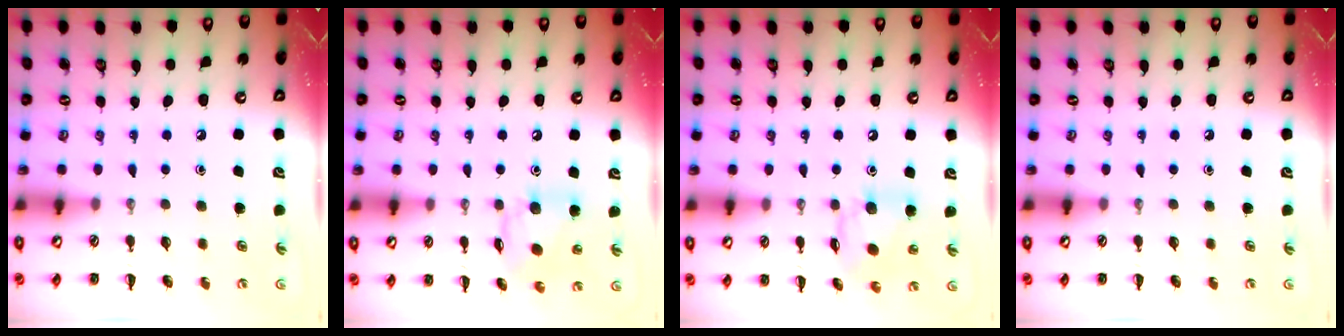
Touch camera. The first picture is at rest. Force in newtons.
{"total": 10.7, "press": 10.6, "slide": 1.4}
{"total": 10.7, "press": 10.6, "slide": 1.4}
{"total": 0.0}